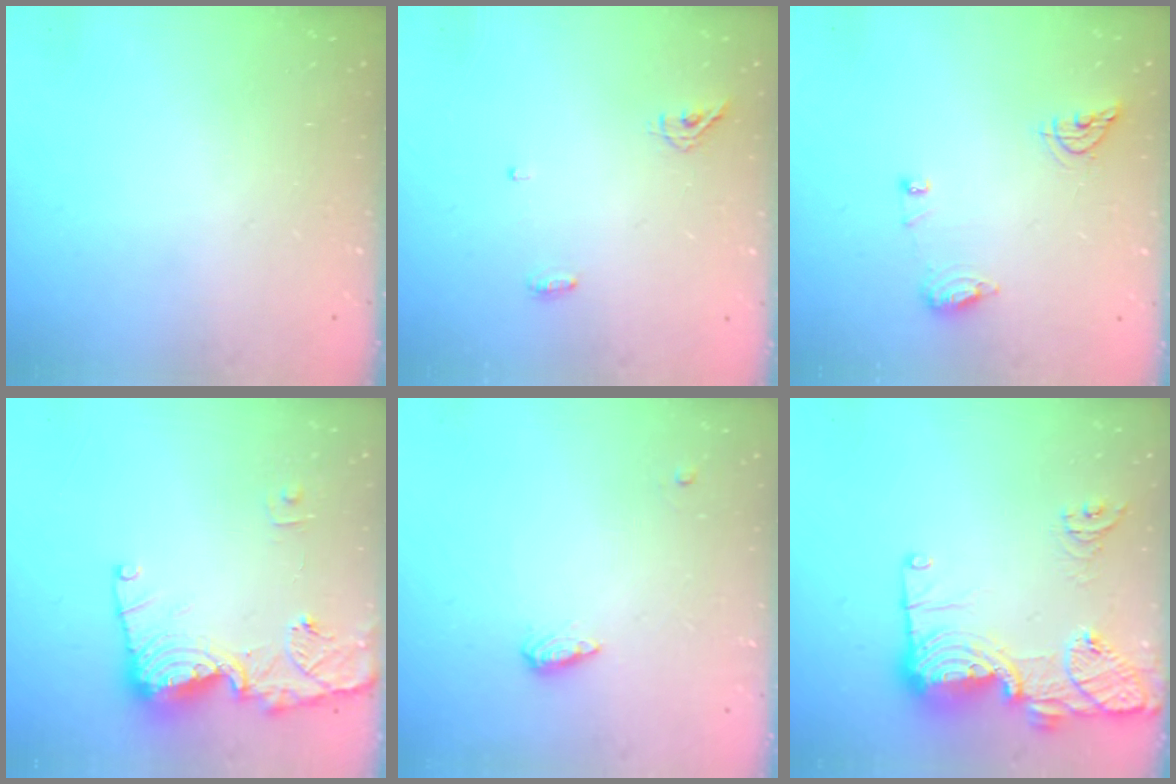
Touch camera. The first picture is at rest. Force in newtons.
{"total": 4.9, "press": 4.8, "slide": 1.0}
{"total": 8.0, "press": 8.0, "slide": 0.9}
{"total": 13.6, "press": 13.5, "slide": 1.8}
{"total": 5.2, "press": 5.1, "slide": 1.0}
{"total": 19.0, "press": 18.0, "slide": 5.9}